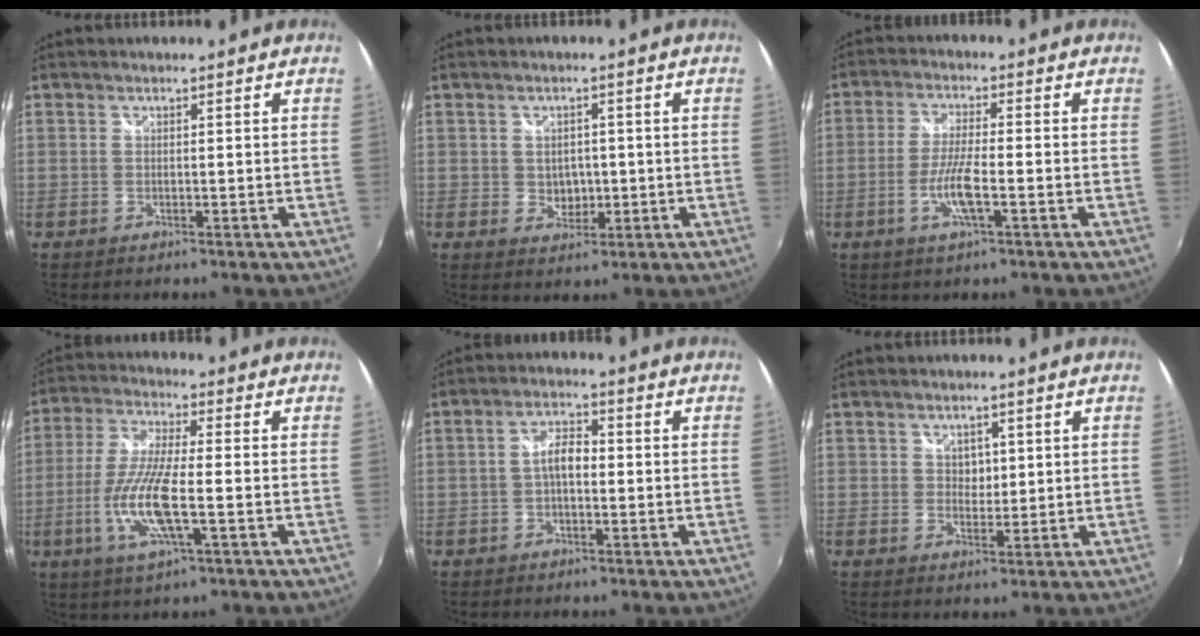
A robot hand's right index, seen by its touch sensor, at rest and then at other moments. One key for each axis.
{"total": 4.1, "fx": -0.1, "fy": 3.4, "fz": 2.2, "tx": -0.035, "ty": 0.001, "tz": 0.002}
{"total": 6.8, "fx": -2.3, "fy": 0.8, "fz": 6.3, "tx": -0.130, "ty": -0.006, "tz": -0.045}
{"total": 12.3, "fx": -3.0, "fy": 2.6, "fz": 11.6, "tx": -0.242, "ty": -0.010, "tz": -0.061}
{"total": 4.1, "fx": -0.5, "fy": 2.0, "fz": 3.6, "tx": -0.067, "ty": 0.012, "tz": -0.010}
{"total": 2.3, "fx": 0.9, "fy": 2.0, "fz": 0.9, "tx": -0.007, "ty": 0.003, "tz": 0.017}